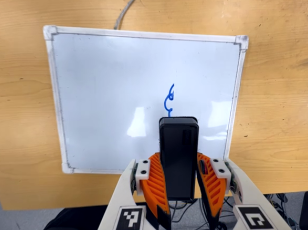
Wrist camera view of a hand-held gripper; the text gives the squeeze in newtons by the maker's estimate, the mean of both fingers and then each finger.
{"total": 9.4, "left": 7.0, "right": 11.8}